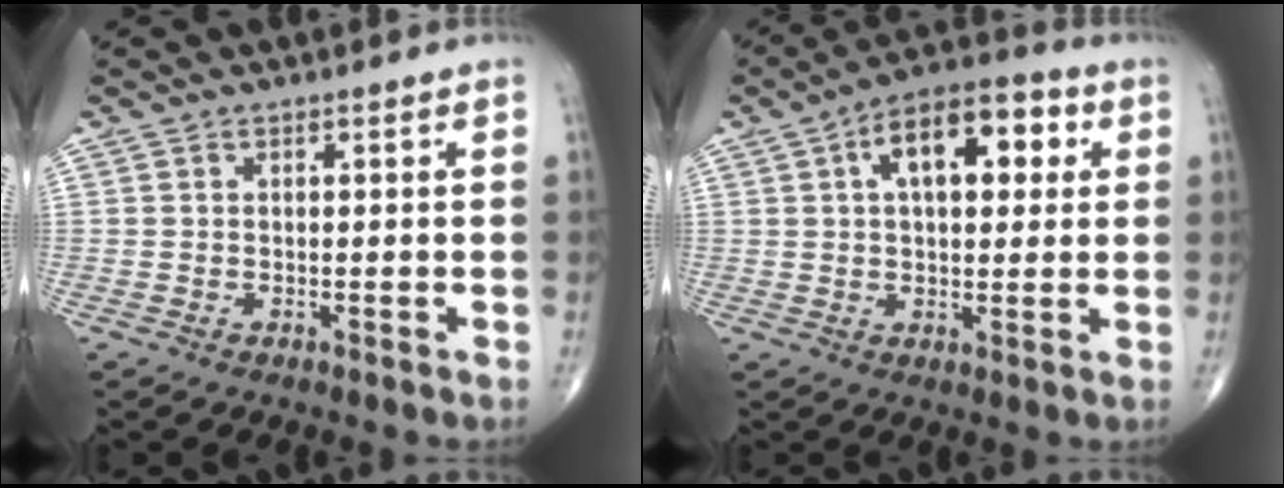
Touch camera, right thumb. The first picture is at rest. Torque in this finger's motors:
{"motor_torque": [0.60, 3.15, 1.39, 0.36, 0.13]}